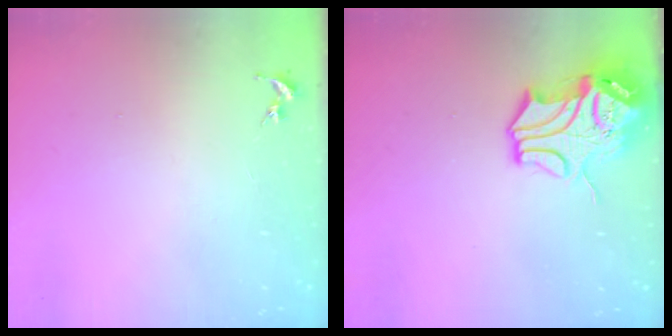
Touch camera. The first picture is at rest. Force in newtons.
{"total": 14.0, "press": 13.8, "slide": 2.1}